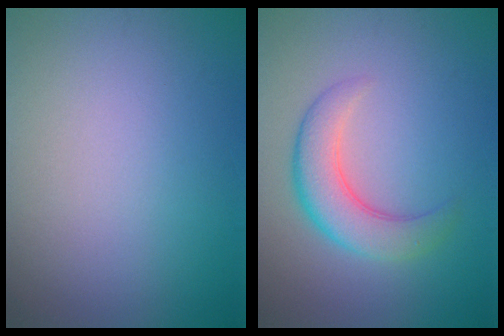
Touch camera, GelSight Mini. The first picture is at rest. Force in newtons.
{"total": 4.6, "press": 4.5, "slide": 0.3}